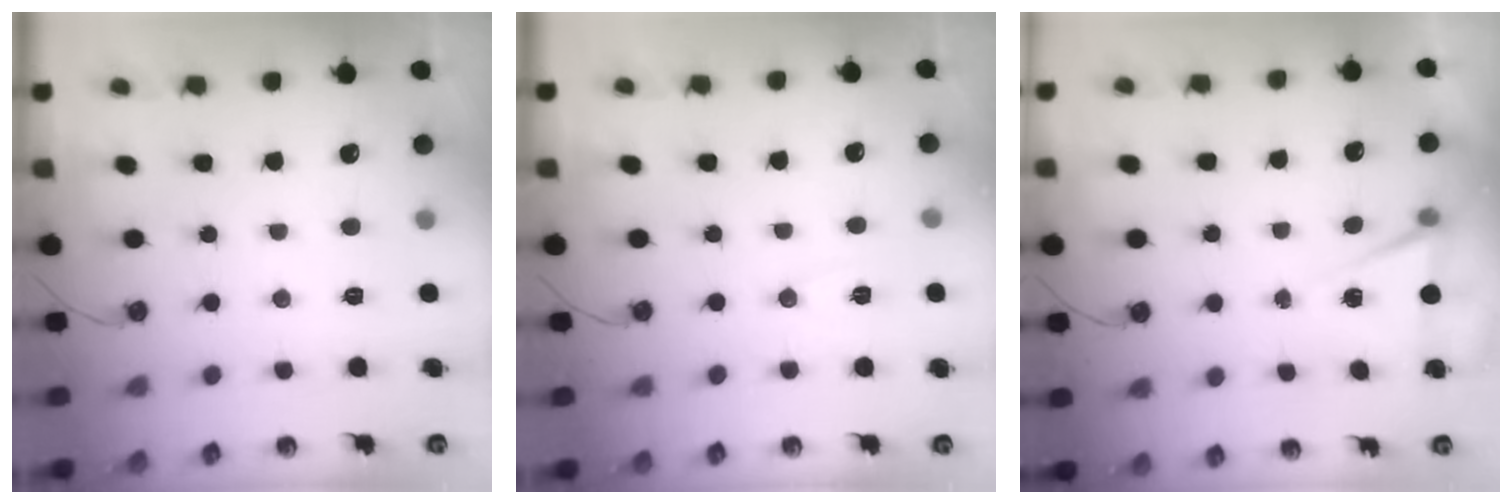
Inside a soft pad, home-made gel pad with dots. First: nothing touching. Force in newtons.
{"total": 6.2, "press": 4.3, "slide": 4.5}
{"total": 5.3, "press": 2.7, "slide": 4.5}